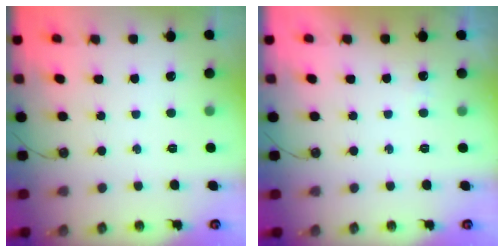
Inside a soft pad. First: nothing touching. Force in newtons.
{"total": 12.8, "press": 2.8, "slide": 12.5}